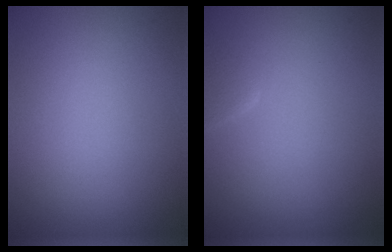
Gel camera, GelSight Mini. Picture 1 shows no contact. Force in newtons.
{"total": 1.0, "press": 1.0, "slide": 0.1}